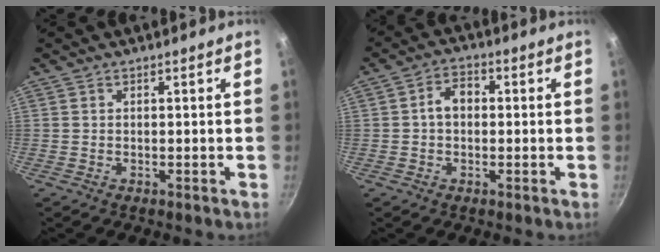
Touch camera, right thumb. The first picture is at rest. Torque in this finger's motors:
{"motor_torque": [0.26, 1.50, 0.56, 0.03, 0.03]}